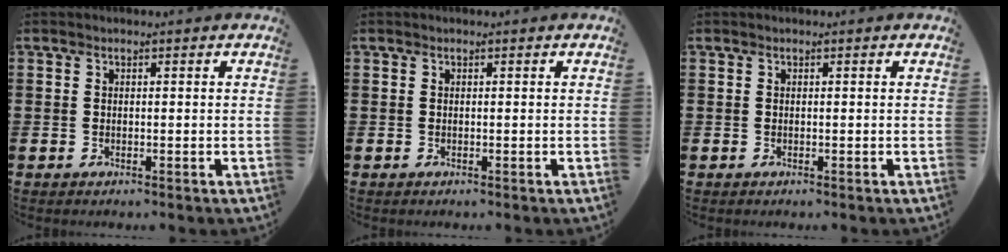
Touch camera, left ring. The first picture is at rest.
{"total": 0.0}
{"total": 0.0}